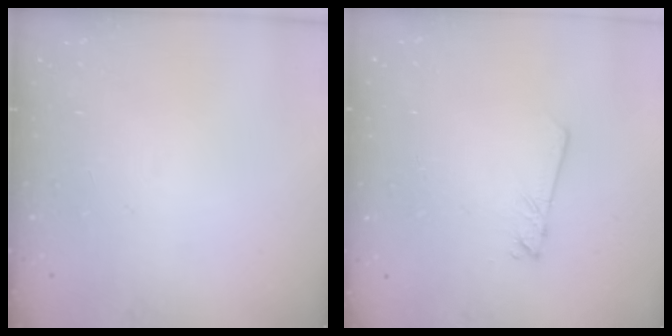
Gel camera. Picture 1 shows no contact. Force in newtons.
{"total": 2.0, "press": 2.0, "slide": 0.1}